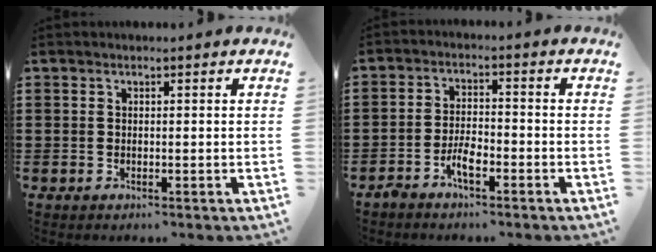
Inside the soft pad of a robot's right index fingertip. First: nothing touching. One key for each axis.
{"total": 3.7, "fx": -2.4, "fy": 1.1, "fz": 2.6, "tx": -0.061, "ty": 0.003, "tz": -0.050}